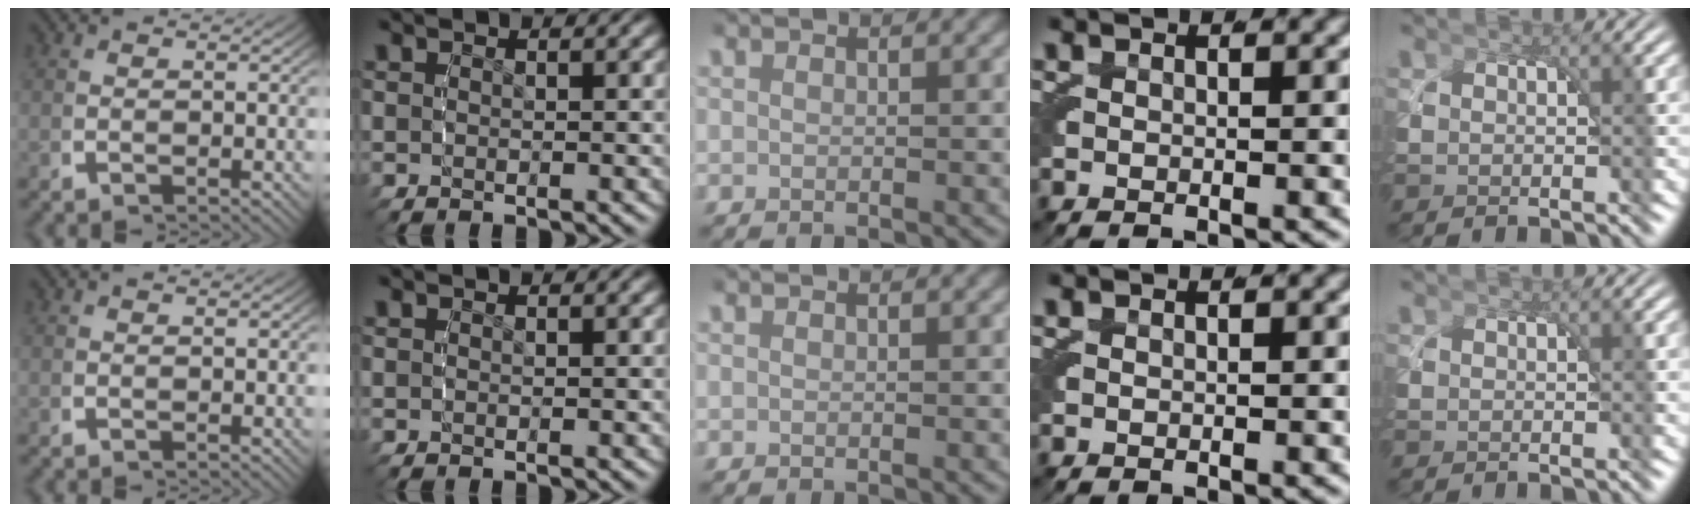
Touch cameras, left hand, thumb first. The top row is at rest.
{}